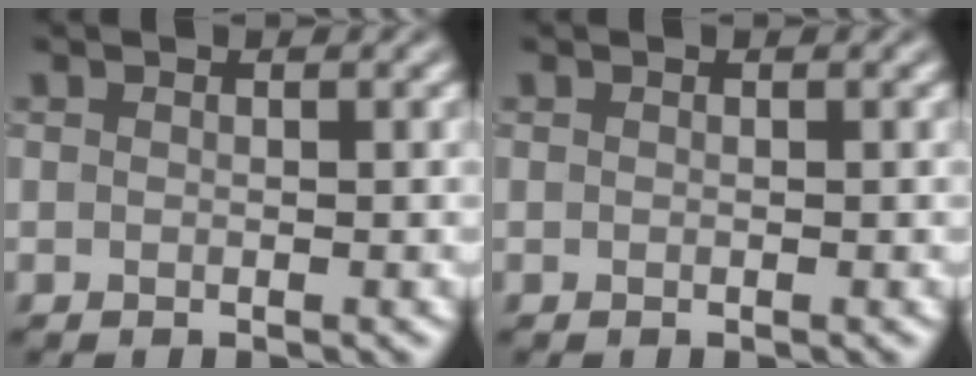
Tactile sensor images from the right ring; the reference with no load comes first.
{"total": 0.0}